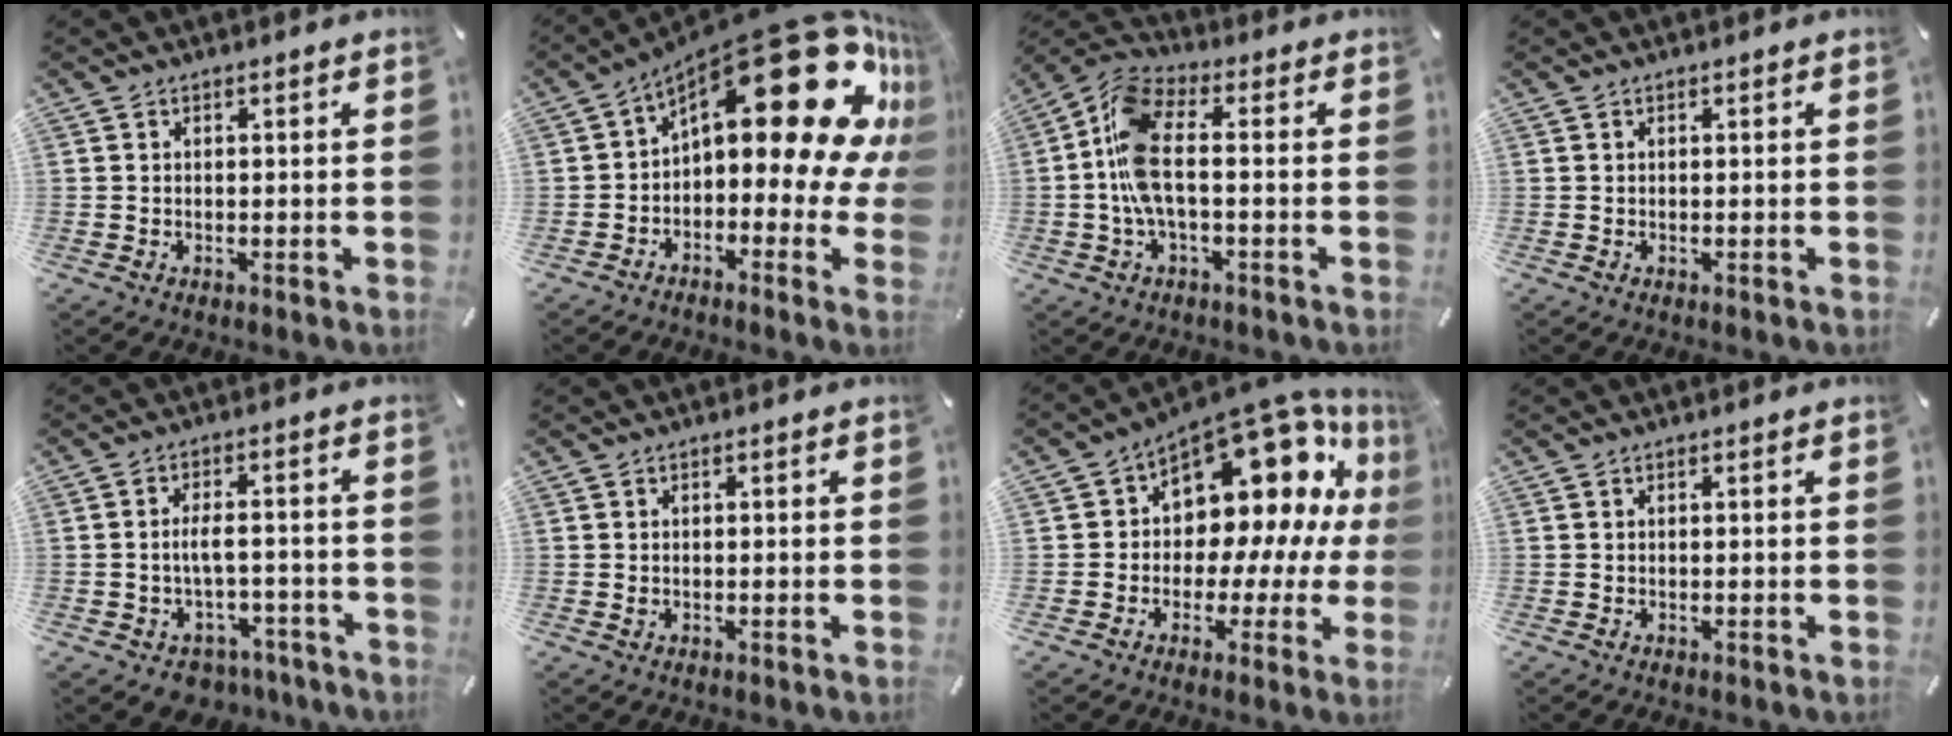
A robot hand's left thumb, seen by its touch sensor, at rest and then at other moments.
{"total": 27.1, "force": [11.9, 11.7, 21.3], "torque": [-0.282, -0.104, 0.205]}
{"total": 11.3, "force": [-0.9, 5.5, 9.9], "torque": [-0.208, 0.003, -0.013]}
{"total": 0.0}
{"total": 5.9, "force": [-1.8, 4.0, 3.9], "torque": [-0.076, 0.019, -0.032]}
{"total": 0.7, "force": [-0.1, 0.5, 0.5], "torque": [-0.010, 0.001, -0.001]}
{"total": 16.7, "force": [8.5, 10.4, 10.0], "torque": [-0.133, -0.087, 0.144]}
{"total": 0.0}